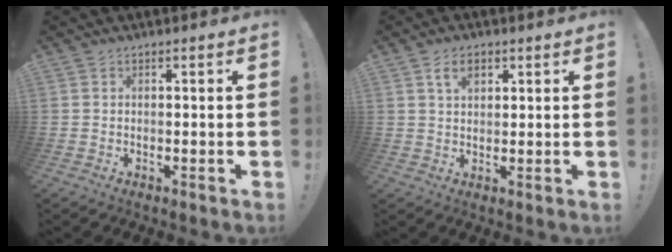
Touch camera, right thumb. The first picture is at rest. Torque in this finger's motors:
{"motor_torque": [0.03, 0.05, 0.19, 0.40, 0.01]}